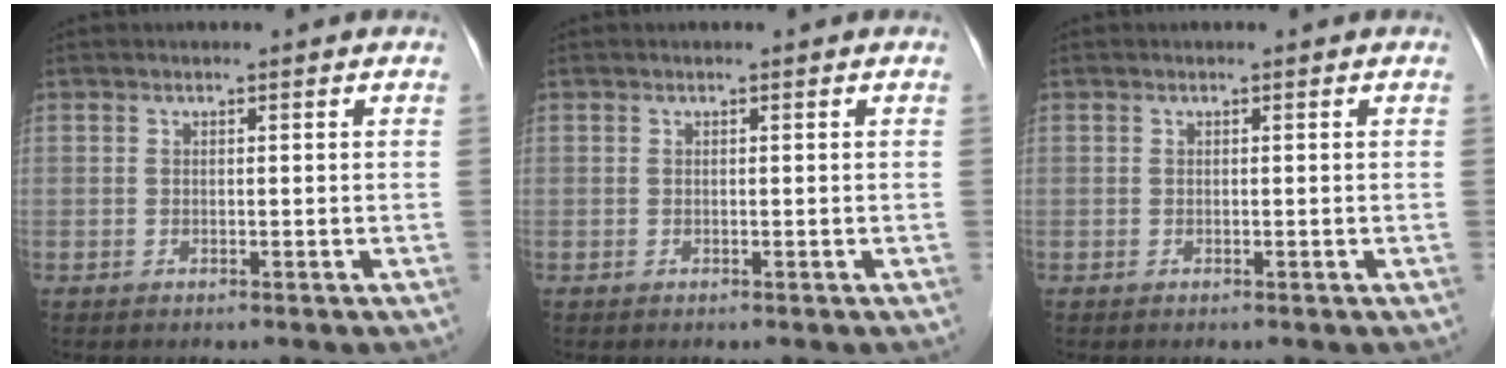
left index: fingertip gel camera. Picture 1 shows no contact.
{"total": 0.0}
{"total": 0.0}